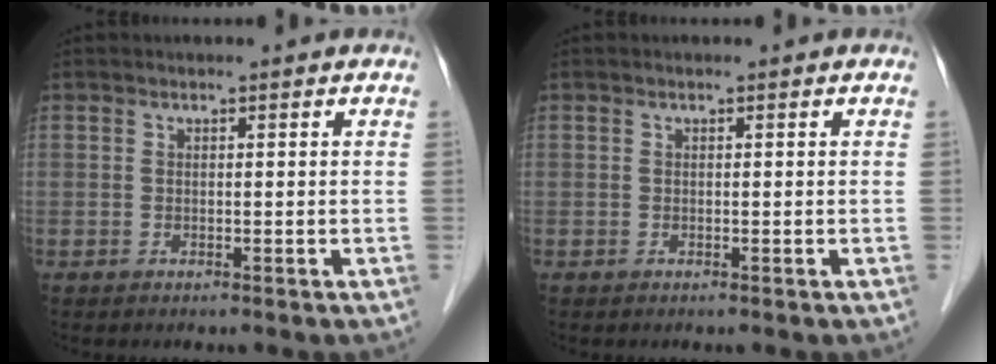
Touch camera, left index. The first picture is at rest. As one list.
[{"total": 0.0}]